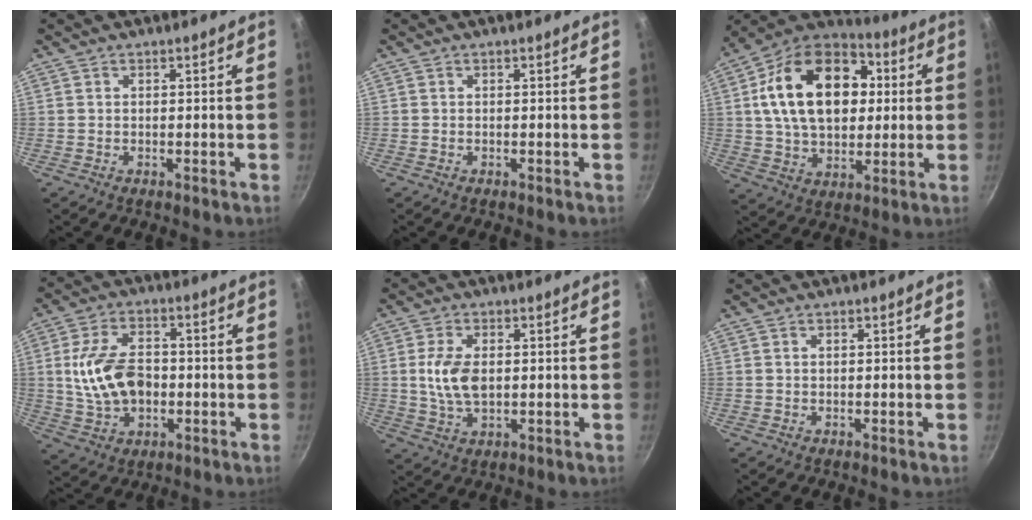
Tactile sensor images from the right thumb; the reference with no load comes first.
{"total": 0.0}
{"total": 23.8, "force": [4.2, 15.9, 17.2], "torque": [-0.265, 0.019, 0.061]}
{"total": 13.0, "force": [-0.5, 8.5, 9.8], "torque": [-0.167, 0.015, -0.007]}
{"total": 7.8, "force": [0.6, 4.5, 6.4], "torque": [-0.122, -0.002, 0.011]}
{"total": 0.0}